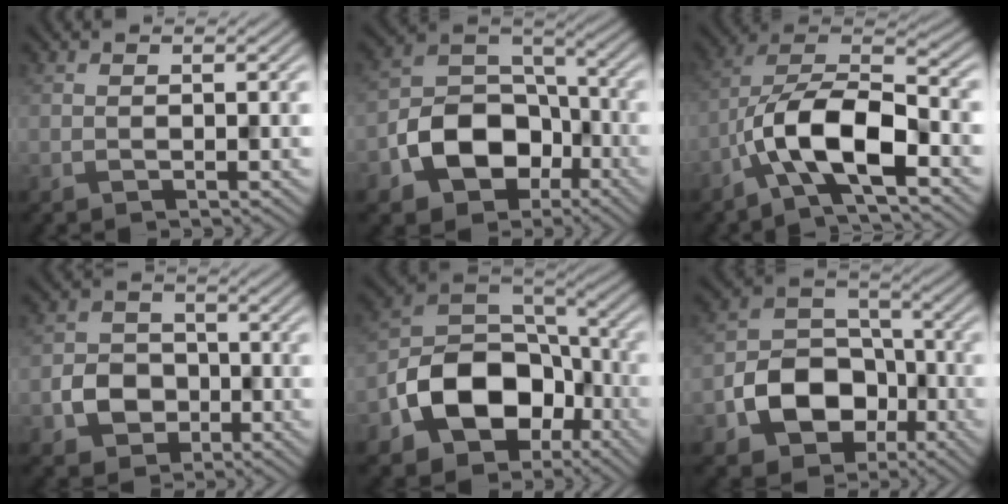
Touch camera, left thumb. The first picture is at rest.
{"total": 11.0, "force": [-4.7, 7.8, 6.2], "torque": [-0.127, -0.009, -0.098]}
{"total": 11.0, "force": [-4.8, 4.2, 8.9], "torque": [-0.172, 0.003, -0.100]}
{"total": 4.8, "force": [-1.7, 4.0, 2.0], "torque": [-0.039, -0.001, -0.039]}
{"total": 13.7, "force": [-5.2, 9.6, 8.2], "torque": [-0.168, -0.030, -0.107]}
{"total": 10.1, "force": [-4.1, 7.5, 5.4], "torque": [-0.109, -0.011, -0.084]}